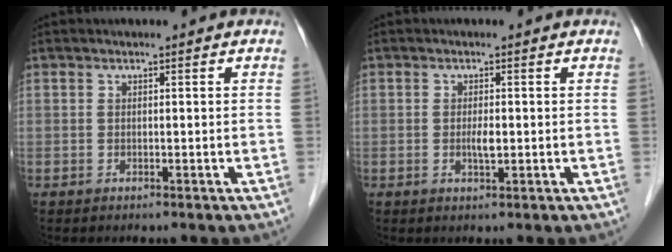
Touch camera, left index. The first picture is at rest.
{"total": 1.7, "force": [-0.1, 0.5, 1.7], "torque": [-0.032, -0.001, -0.003]}